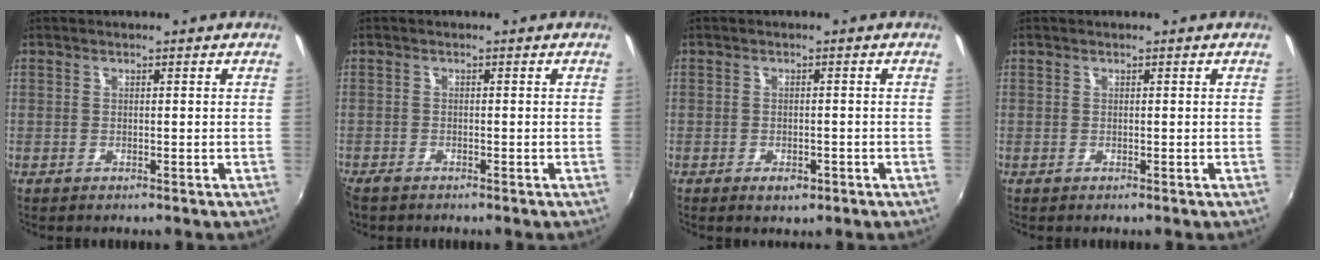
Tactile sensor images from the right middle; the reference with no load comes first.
{"total": 1.9, "force": [-1.6, 0.7, 0.6], "torque": [-0.016, -0.009, -0.033]}
{"total": 2.6, "force": [-1.4, 1.5, 1.6], "torque": [-0.033, -0.004, -0.019]}
{"total": 0.0}